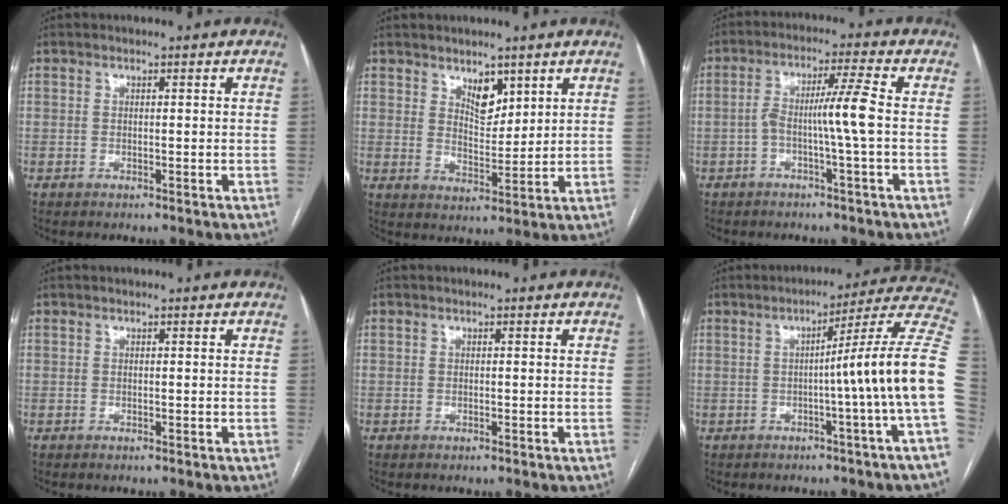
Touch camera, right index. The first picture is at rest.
{"total": 4.7, "force": [3.0, 2.2, 2.8], "torque": [-0.047, -0.007, 0.056]}
{"total": 6.3, "force": [-1.3, -1.0, 6.1], "torque": [-0.115, 0.019, -0.021]}
{"total": 0.0}
{"total": 0.0}
{"total": 14.2, "force": [-1.7, -2.9, 13.8], "torque": [-0.160, 0.018, -0.034]}